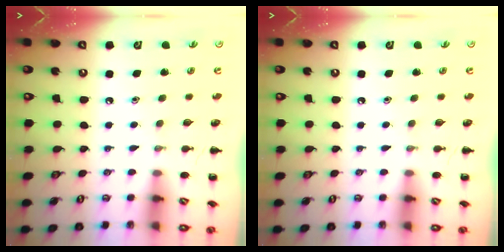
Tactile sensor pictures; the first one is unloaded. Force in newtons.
{"total": 0.0}